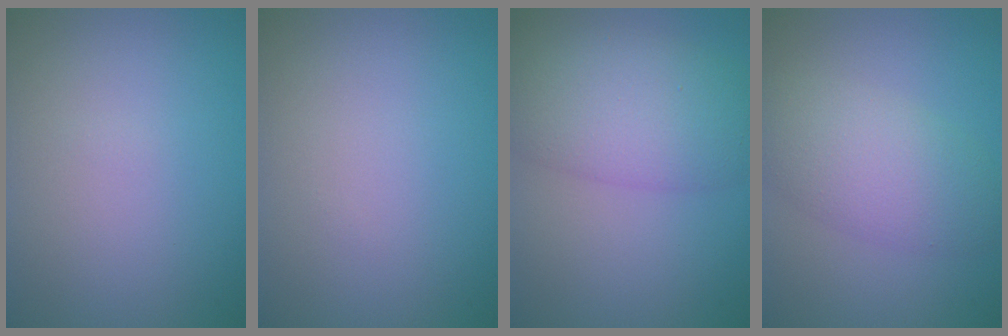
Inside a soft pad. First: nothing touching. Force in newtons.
{"total": 0.0}
{"total": 7.1, "press": 7.1, "slide": 0.2}
{"total": 3.8, "press": 3.8, "slide": 0.3}